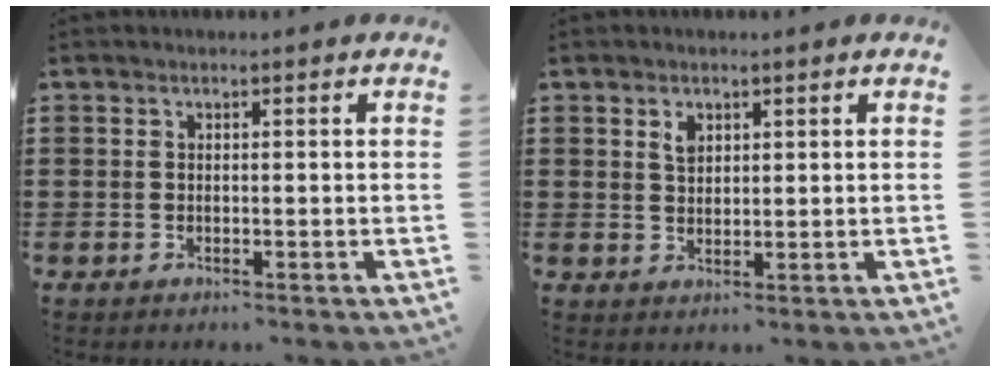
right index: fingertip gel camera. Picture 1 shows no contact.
{"total": 2.2, "force": [1.2, 1.4, 1.3], "torque": [-0.030, 0.003, 0.022]}